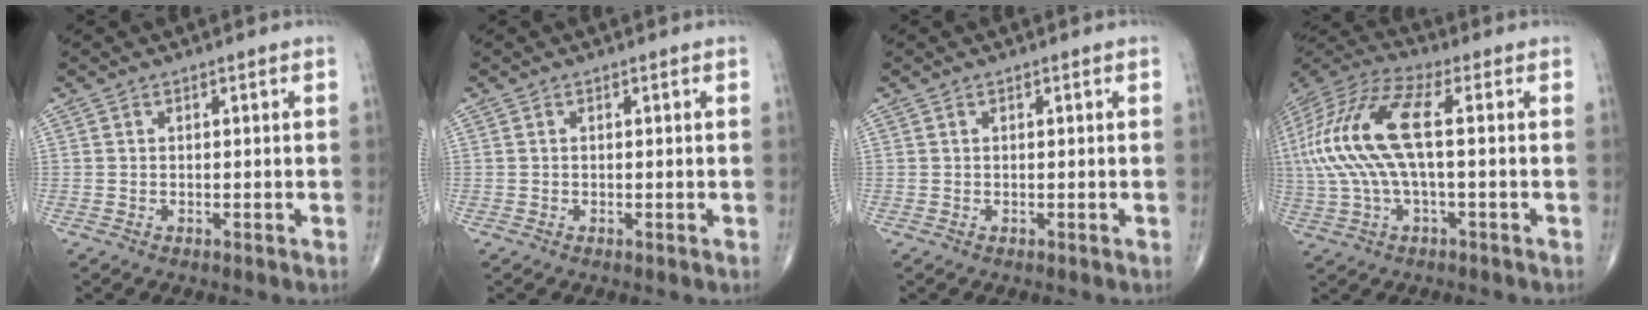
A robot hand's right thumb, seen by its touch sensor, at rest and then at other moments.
{"total": 0.0}
{"total": 0.0}
{"total": 18.2, "force": [1.1, 6.6, 16.9], "torque": [-0.386, 0.036, 0.016]}